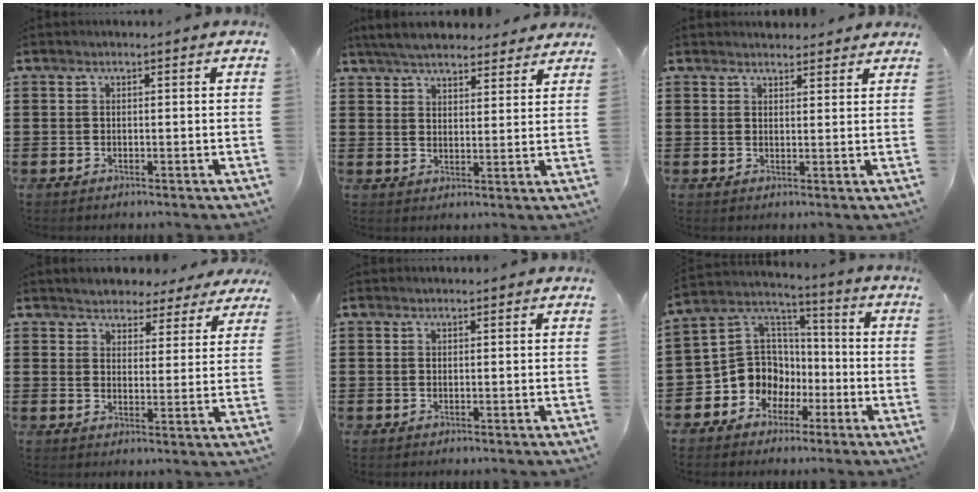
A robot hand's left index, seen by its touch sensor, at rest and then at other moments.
{"total": 5.4, "force": [5.1, 1.0, 1.5], "torque": [-0.045, -0.011, 0.096]}
{"total": 2.5, "force": [2.4, 0.4, 0.0], "torque": [0.002, -0.005, 0.045]}
{"total": 3.9, "force": [3.8, 0.8, -0.3], "torque": [-0.016, -0.013, 0.069]}
{"total": 0.5, "force": [0.5, 0.0, 0.1], "torque": [-0.004, 0.000, 0.010]}
{"total": 9.3, "force": [-2.6, 8.8, 1.6], "torque": [-0.086, -0.006, -0.047]}